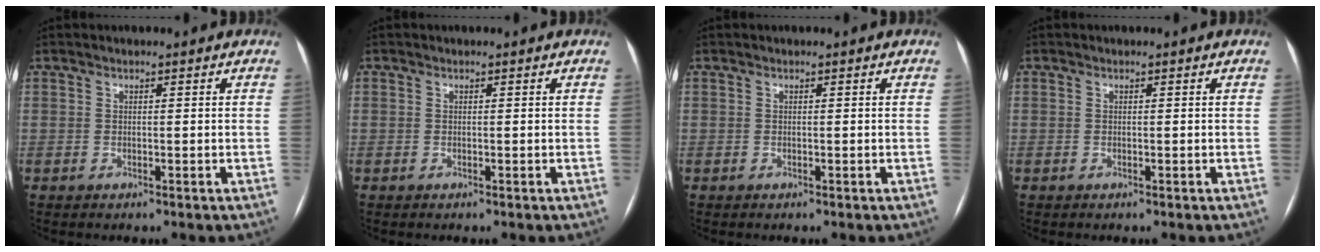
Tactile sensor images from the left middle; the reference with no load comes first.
{"total": 0.0}
{"total": 0.0}
{"total": 0.0}